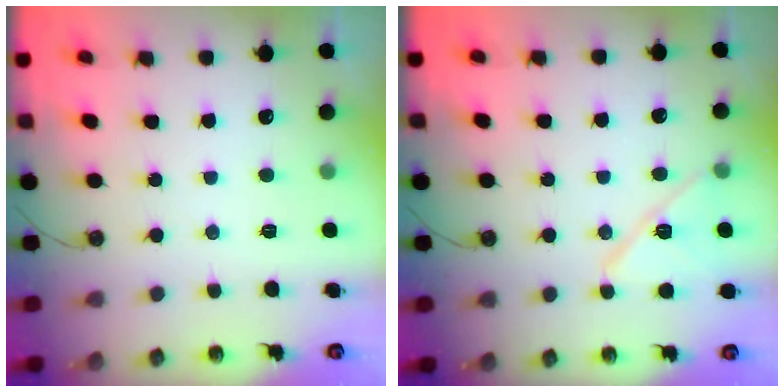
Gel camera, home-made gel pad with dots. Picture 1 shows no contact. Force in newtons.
{"total": 12.1, "press": 12.0, "slide": 0.9}